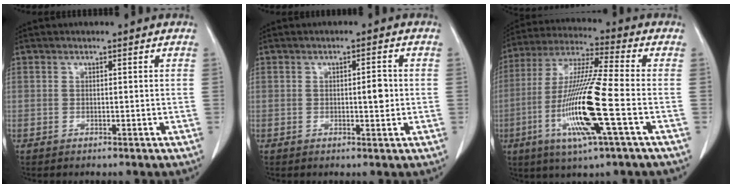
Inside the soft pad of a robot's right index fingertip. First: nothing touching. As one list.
[{"total": 2.6, "force": [-0.1, 0.7, 2.5], "torque": [-0.036, 0.002, 0.000]}, {"total": 16.1, "force": [-4.6, 0.0, 15.4], "torque": [-0.321, -0.017, -0.092]}]